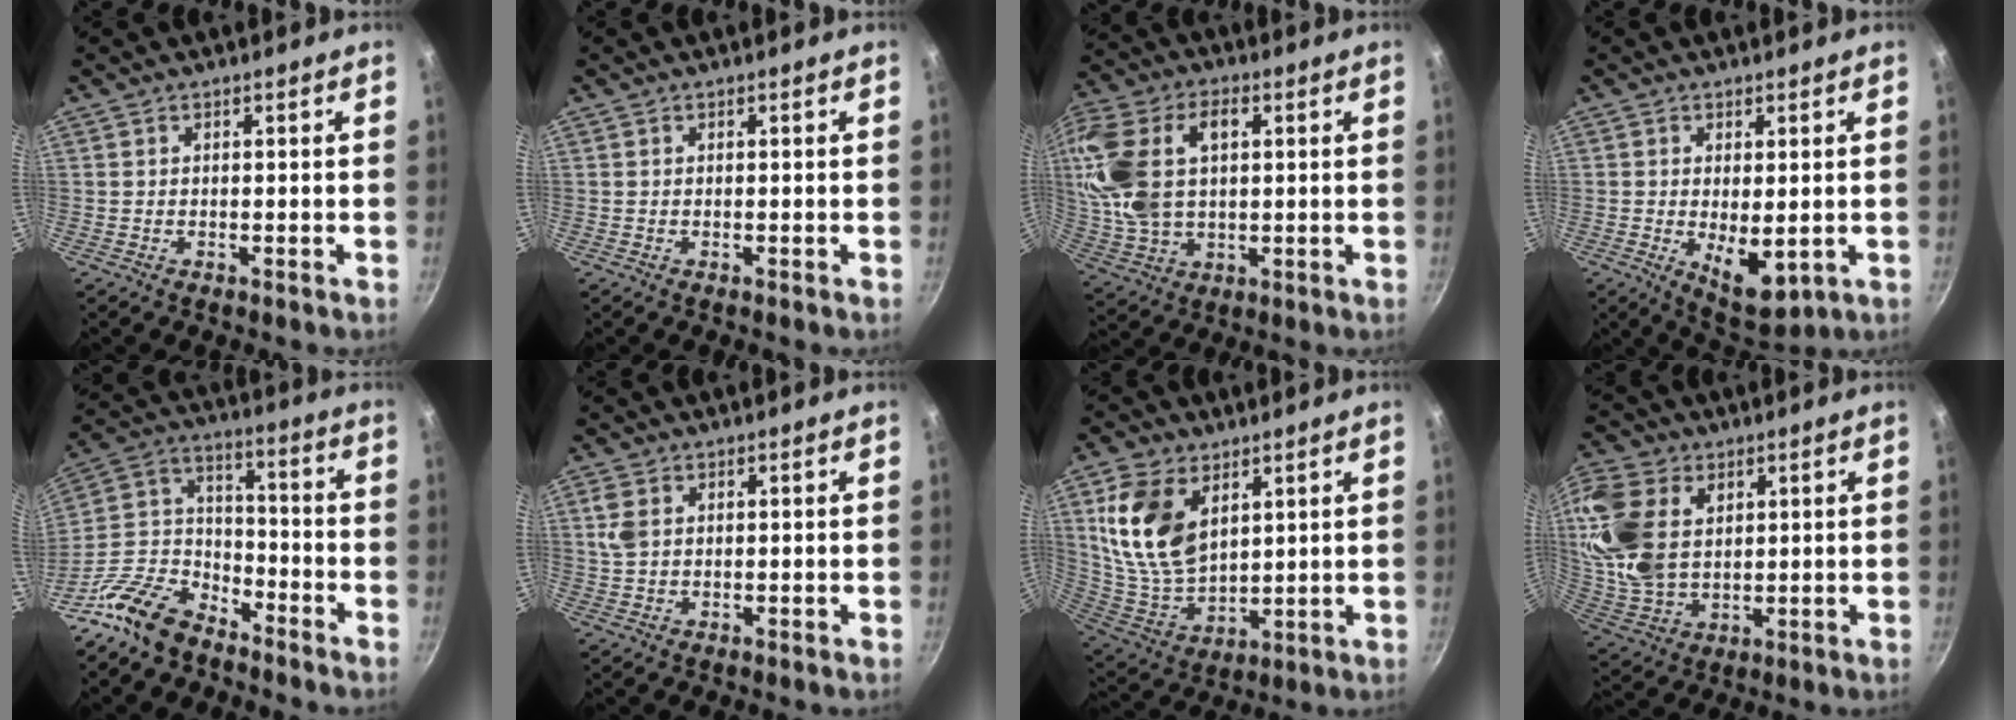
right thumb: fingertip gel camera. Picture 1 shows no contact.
{"total": 0.0}
{"total": 19.7, "force": [4.2, 12.7, 14.5], "torque": [-0.299, 0.010, 0.081]}
{"total": 8.0, "force": [-0.9, 3.7, 7.1], "torque": [-0.094, -0.017, 0.004]}
{"total": 15.0, "force": [-10.7, 8.2, 6.5], "torque": [-0.112, 0.094, -0.213]}
{"total": 3.6, "force": [1.0, 2.4, 2.4], "torque": [-0.053, 0.003, 0.020]}
{"total": 16.3, "force": [5.9, 10.1, 11.3], "torque": [-0.205, -0.032, 0.130]}
{"total": 16.6, "force": [4.3, 11.5, 11.1], "torque": [-0.213, -0.013, 0.095]}